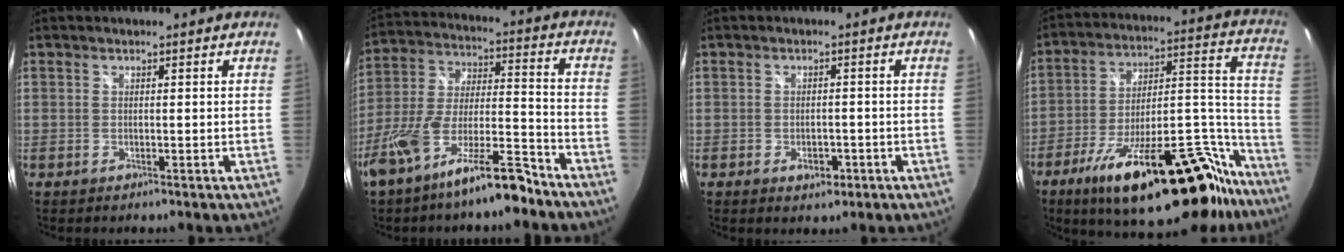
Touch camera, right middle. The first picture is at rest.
{"total": 15.3, "force": [-10.8, 3.2, 10.4], "torque": [-0.207, -0.014, -0.187]}
{"total": 3.2, "force": [-1.5, 2.1, 1.9], "torque": [-0.034, -0.003, -0.018]}
{"total": 31.2, "force": [-23.0, 10.0, 18.7], "torque": [-0.249, 0.014, -0.332]}